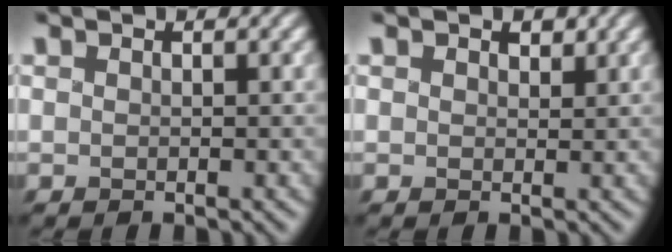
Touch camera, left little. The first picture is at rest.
{"total": 1.8, "force": [1.2, 1.2, 0.8], "torque": [-0.019, -0.003, 0.023]}